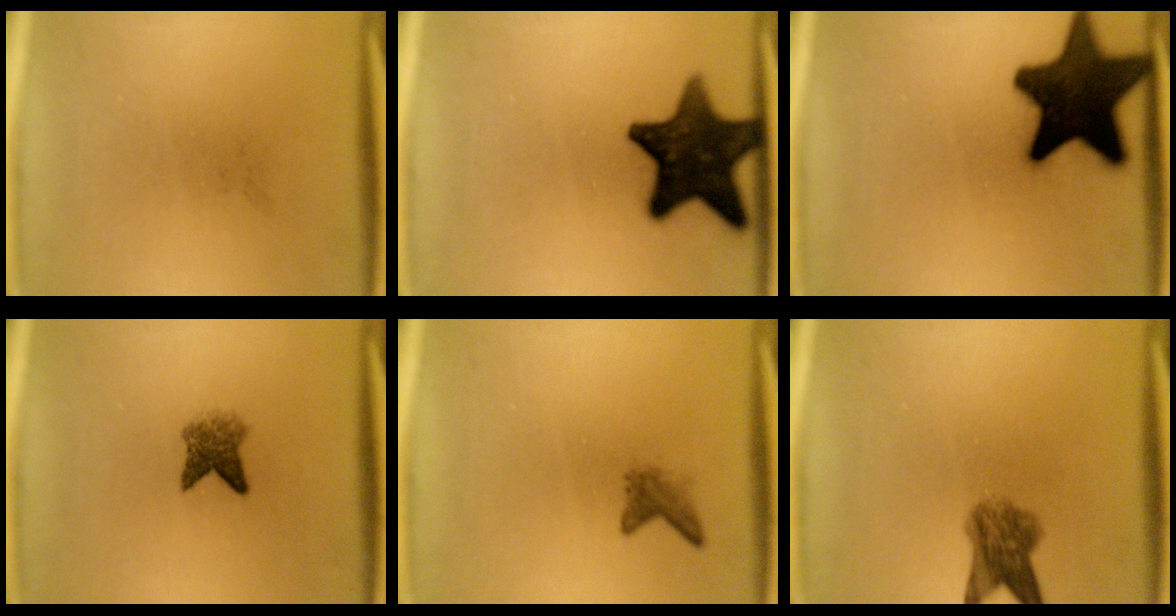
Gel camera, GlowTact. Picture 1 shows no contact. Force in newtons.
{"total": 15.1}
{"total": 17.9}
{"total": 3.4}
{"total": 1.7}
{"total": 5.2}